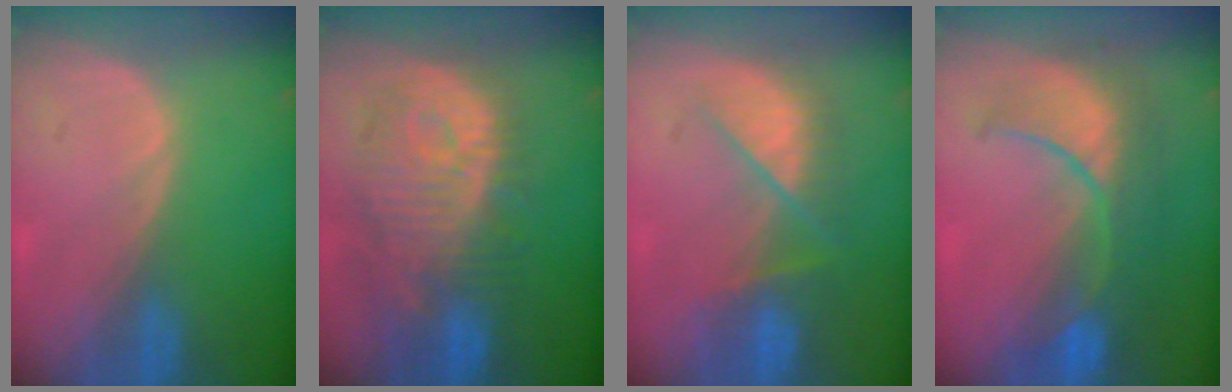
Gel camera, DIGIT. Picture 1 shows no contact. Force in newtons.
{"total": 12.0, "press": 10.9, "slide": 5.0}
{"total": 7.6, "press": 7.1, "slide": 2.6}
{"total": 9.2, "press": 9.0, "slide": 2.3}